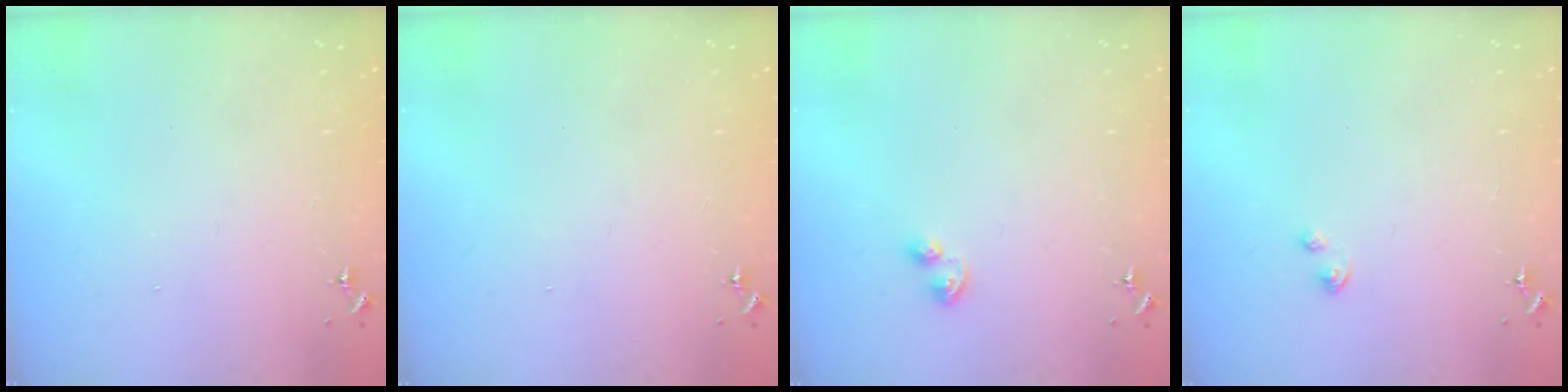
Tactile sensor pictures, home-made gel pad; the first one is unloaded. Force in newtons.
{"total": 0.0}
{"total": 3.4, "press": 3.4, "slide": 0.5}
{"total": 2.2, "press": 2.2, "slide": 0.2}